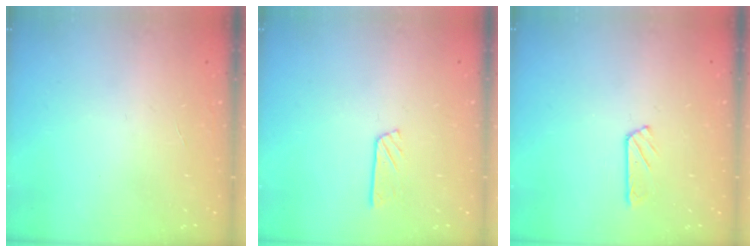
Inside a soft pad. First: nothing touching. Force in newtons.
{"total": 4.4, "press": 4.4, "slide": 0.2}
{"total": 2.9, "press": 2.9, "slide": 0.3}